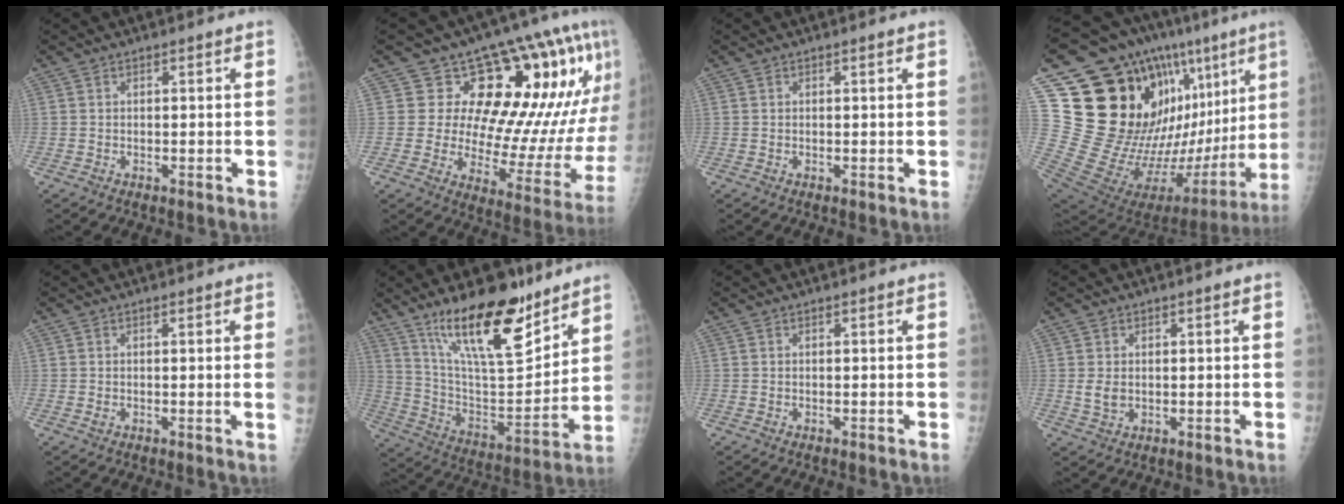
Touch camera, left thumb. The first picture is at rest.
{"total": 20.0, "force": [9.6, 9.6, 14.6], "torque": [-0.123, -0.046, 0.134]}
{"total": 0.0}
{"total": 34.5, "force": [13.8, 12.2, 29.2], "torque": [-0.410, -0.030, 0.253]}
{"total": 1.8, "force": [0.1, -0.2, 1.8], "torque": [-0.031, -0.002, -0.002]}
{"total": 21.7, "force": [15.0, 7.1, 14.0], "torque": [-0.194, -0.087, 0.264]}
{"total": 0.0}
{"total": 2.9, "force": [0.2, 2.3, 1.7], "torque": [-0.021, -0.004, 0.010]}